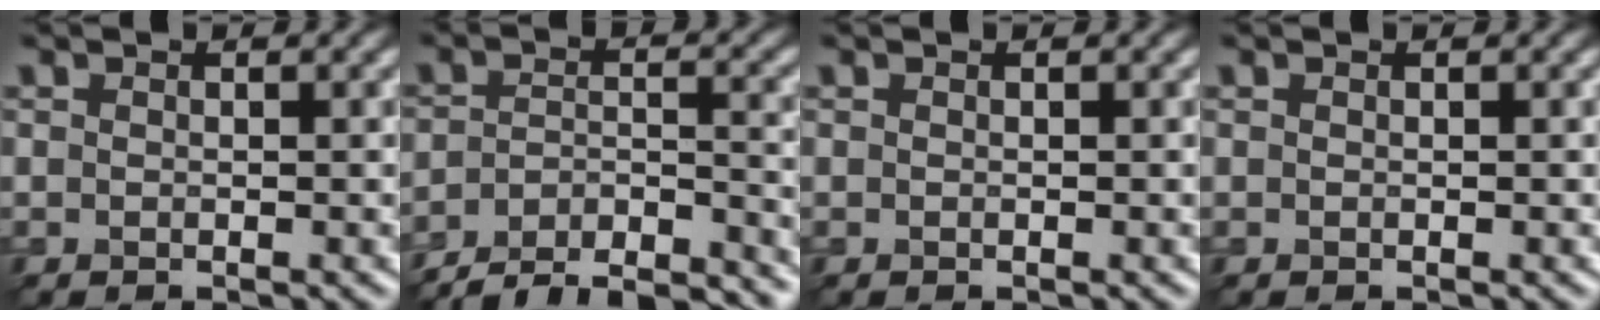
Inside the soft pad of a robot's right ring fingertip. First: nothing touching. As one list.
[{"total": 11.4, "force": [-10.4, 2.7, 3.8], "torque": [-0.050, -0.020, -0.147]}, {"total": 0.0}, {"total": 0.0}]